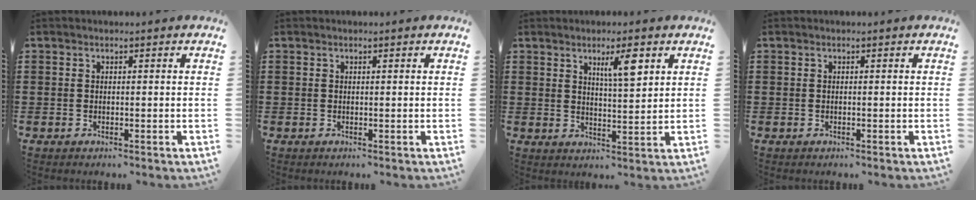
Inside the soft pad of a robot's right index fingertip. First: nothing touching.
{"total": 0.0}
{"total": 5.6, "force": [2.7, 0.9, 4.8], "torque": [-0.086, 0.002, 0.039]}
{"total": 0.0}